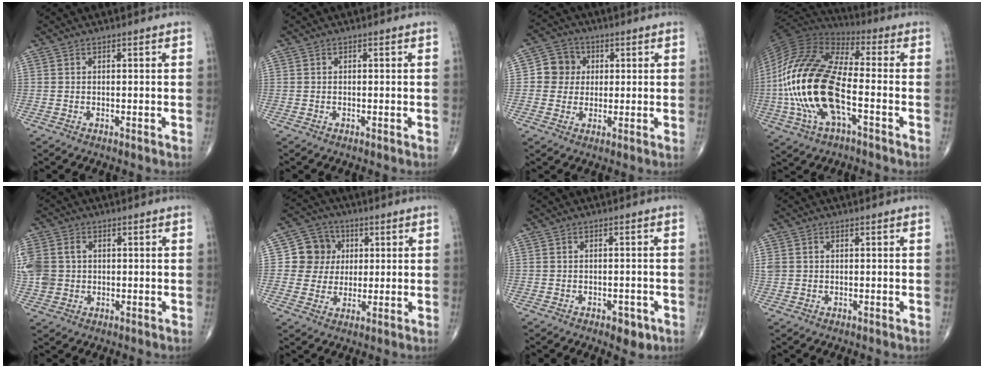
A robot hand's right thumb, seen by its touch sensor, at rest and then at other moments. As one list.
[{"total": 0.0}, {"total": 6.6, "force": [0.8, 6.3, 1.9], "torque": [0.001, 0.007, 0.003]}, {"total": 22.9, "force": [-4.7, 10.1, 20.0], "torque": [-0.433, 0.019, -0.088]}, {"total": 10.2, "force": [1.0, 8.6, 5.4], "torque": [-0.142, 0.011, 0.025]}, {"total": 8.4, "force": [1.5, 8.1, 2.0], "torque": [0.009, 0.006, 0.021]}, {"total": 3.5, "force": [-1.8, 2.0, 2.3], "torque": [-0.019, 0.007, -0.019]}, {"total": 2.3, "force": [0.4, 2.0, 1.0], "torque": [-0.026, 0.008, 0.013]}]